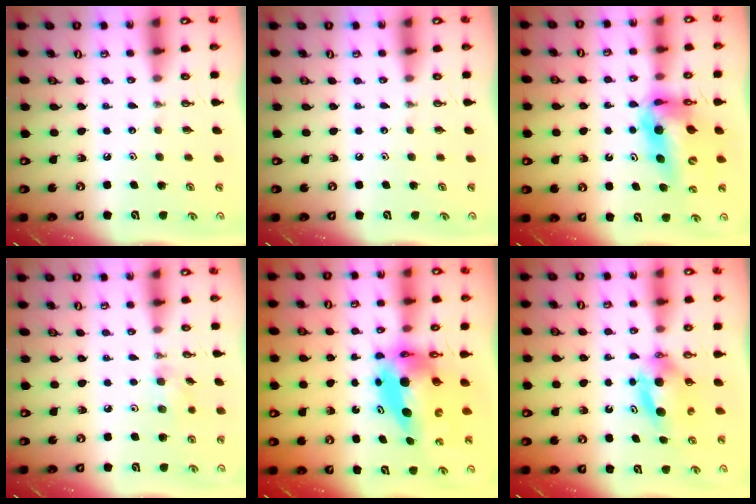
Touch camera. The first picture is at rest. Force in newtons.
{"total": 0.0}
{"total": 13.2, "press": 12.8, "slide": 3.4}
{"total": 5.0, "press": 4.9, "slide": 1.4}
{"total": 9.2, "press": 9.2, "slide": 0.6}
{"total": 6.4, "press": 6.1, "slide": 2.0}